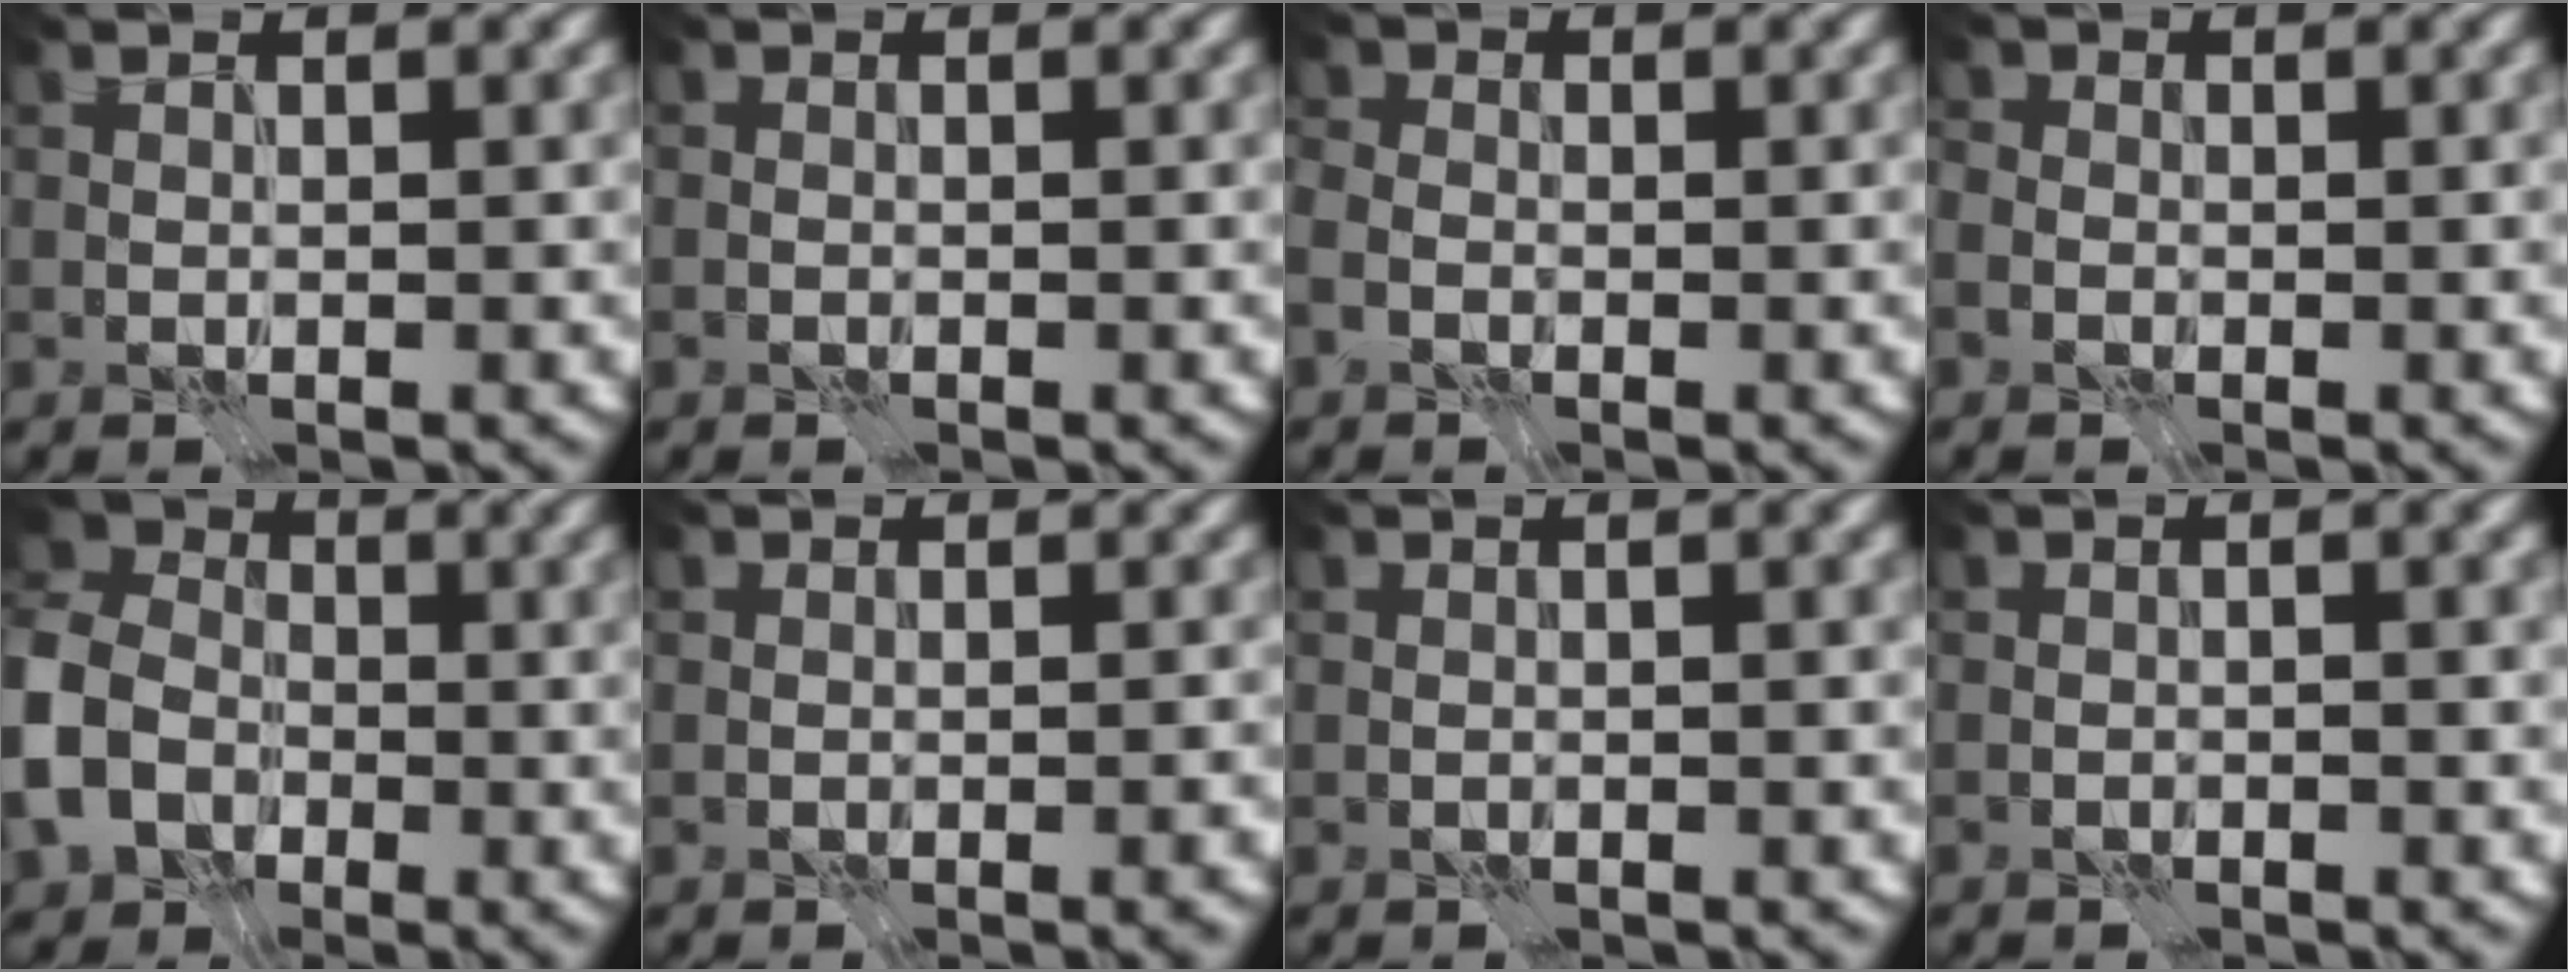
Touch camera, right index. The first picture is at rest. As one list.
[{"total": 0.0}, {"total": 1.6, "force": [-0.6, 1.3, 0.7], "torque": [-0.009, 0.000, -0.012]}, {"total": 1.1, "force": [-0.4, 1.0, 0.2], "torque": [0.001, 0.001, -0.005]}, {"total": 9.6, "force": [-3.4, 7.4, 5.2], "torque": [-0.136, -0.016, -0.077]}, {"total": 1.3, "force": [-0.6, 0.4, 1.1], "torque": [-0.005, 0.003, -0.009]}, {"total": 2.2, "force": [0.4, 0.8, 2.0], "torque": [-0.013, 0.000, -0.007]}, {"total": 2.1, "force": [-0.1, 0.7, 1.9], "torque": [-0.013, 0.002, -0.013]}]